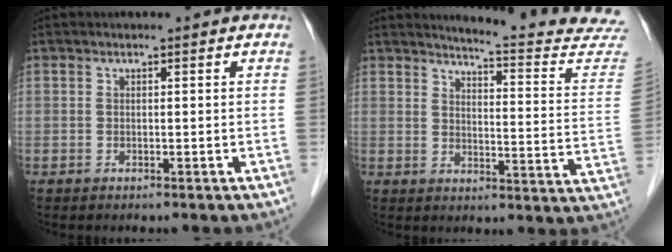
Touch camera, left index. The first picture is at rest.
{"total": 16.6, "force": [16.2, -0.2, 3.8], "torque": [-0.042, -0.113, 0.172]}